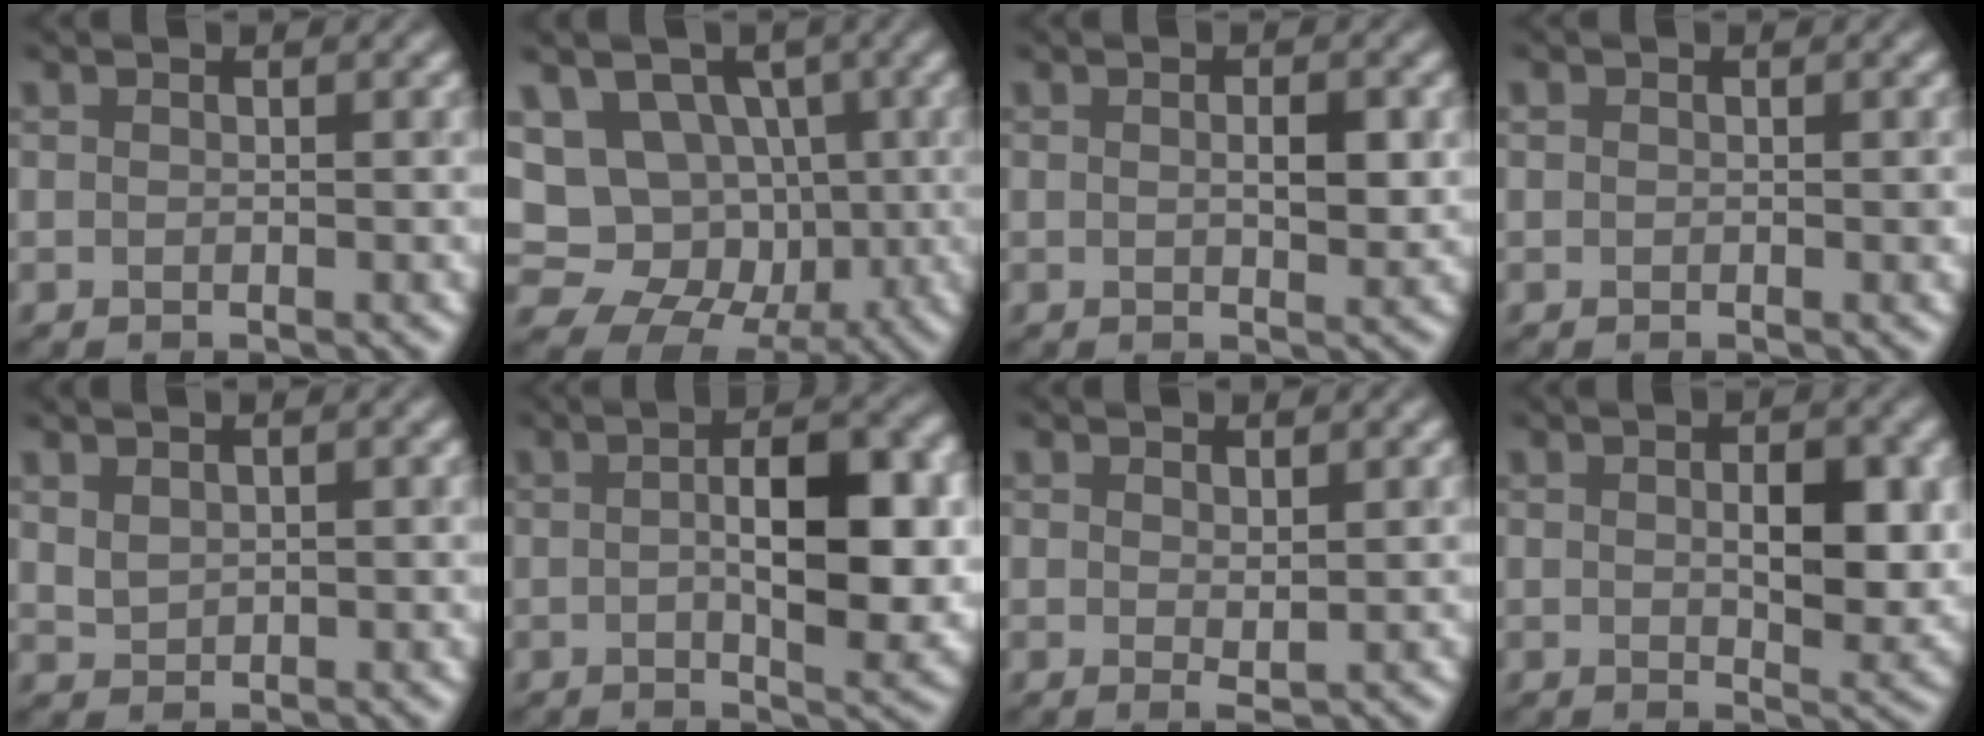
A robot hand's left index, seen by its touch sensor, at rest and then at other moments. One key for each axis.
{"total": 11.1, "fx": 0.2, "fy": 9.6, "fz": 5.5, "tx": -0.091, "ty": 0.035, "tz": -0.028}
{"total": 2.2, "fx": 0.3, "fy": 0.7, "fz": 2.0, "tx": -0.036, "ty": -0.002, "tz": 0.007}
{"total": 0.6, "fx": 0.1, "fy": 0.5, "fz": 0.3, "tx": -0.002, "ty": -0.003, "tz": 0.000}
{"total": 1.3, "fx": 0.8, "fy": 0.8, "fz": 0.7, "tx": -0.017, "ty": -0.002, "tz": 0.023}
{"total": 8.1, "fx": 0.2, "fy": 2.8, "fz": 7.6, "tx": -0.109, "ty": 0.001, "tz": 0.001}
{"total": 0.9, "fx": 0.6, "fy": 0.3, "fz": 0.7, "tx": -0.012, "ty": -0.005, "tz": 0.012}
{"total": 4.7, "fx": 0.6, "fy": 2.1, "fz": 4.2, "tx": -0.068, "ty": -0.004, "tz": 0.014}